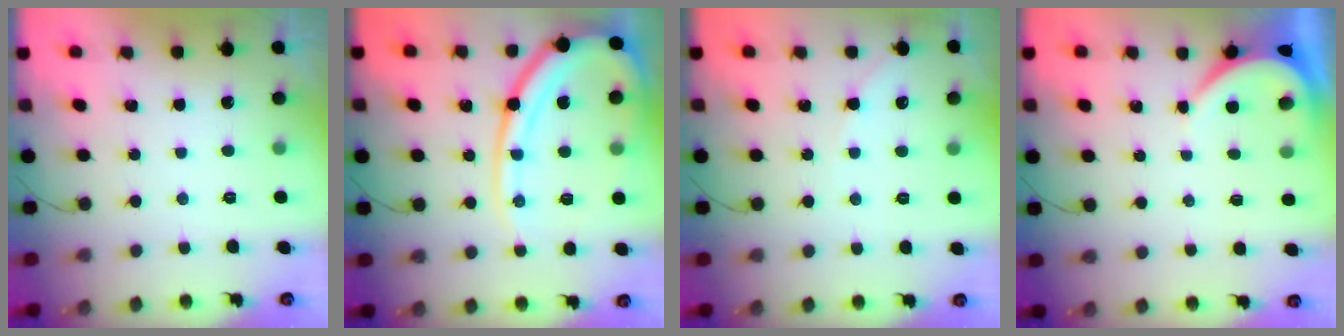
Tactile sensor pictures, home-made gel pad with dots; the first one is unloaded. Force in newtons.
{"total": 16.1, "press": 16.0, "slide": 2.3}
{"total": 4.2, "press": 4.1, "slide": 0.6}
{"total": 3.9, "press": 3.9, "slide": 0.5}